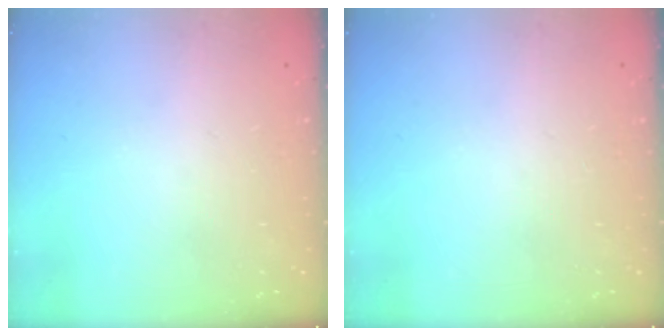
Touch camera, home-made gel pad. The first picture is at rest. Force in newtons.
{"total": 0.0}